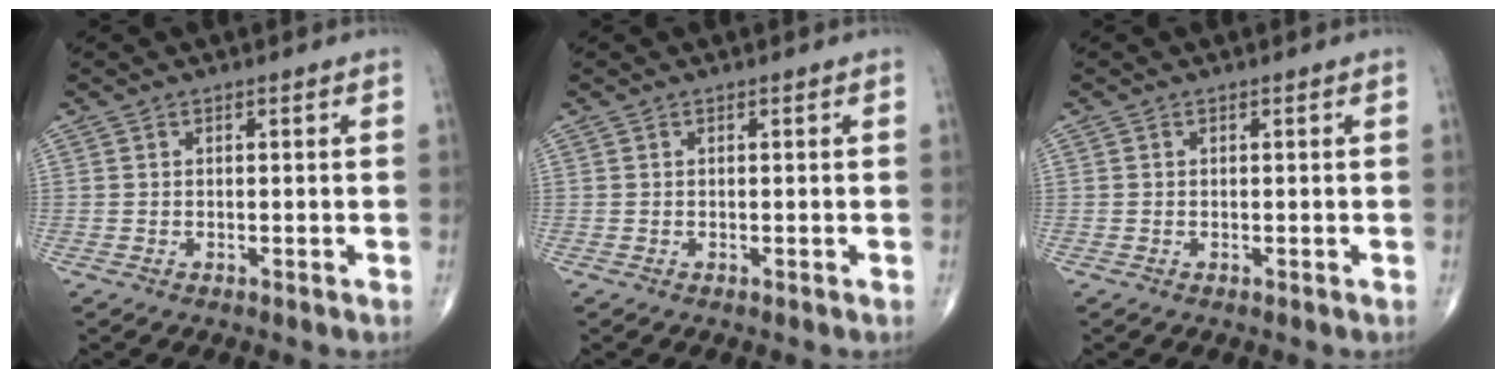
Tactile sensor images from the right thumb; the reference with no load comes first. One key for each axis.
{"total": 0.0}
{"total": 0.0}